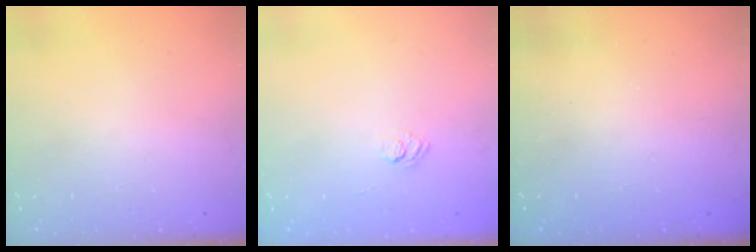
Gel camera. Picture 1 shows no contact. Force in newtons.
{"total": 3.3, "press": 3.1, "slide": 1.1}
{"total": 2.2, "press": 2.1, "slide": 0.7}